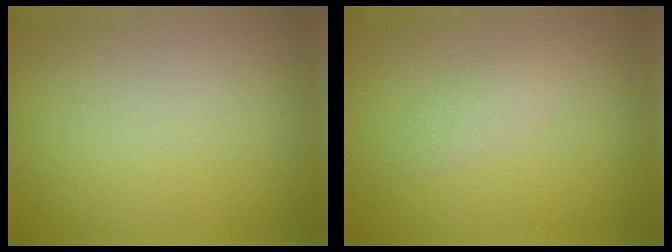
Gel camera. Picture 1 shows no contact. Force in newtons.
{"total": 1.2, "press": 1.2, "slide": 0.1}